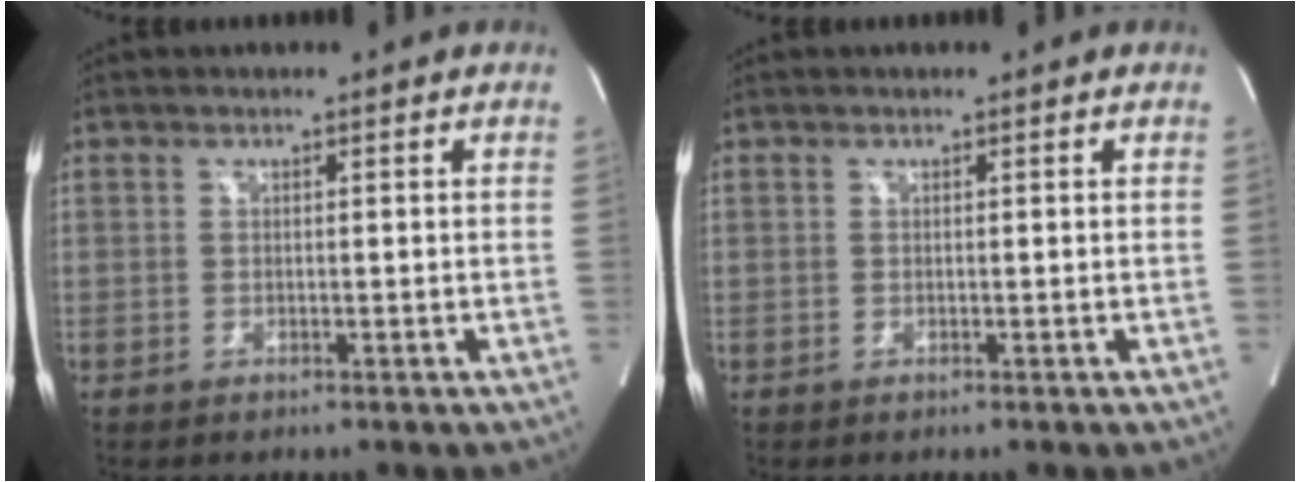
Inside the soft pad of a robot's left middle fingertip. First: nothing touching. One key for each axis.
{"total": 0.0}